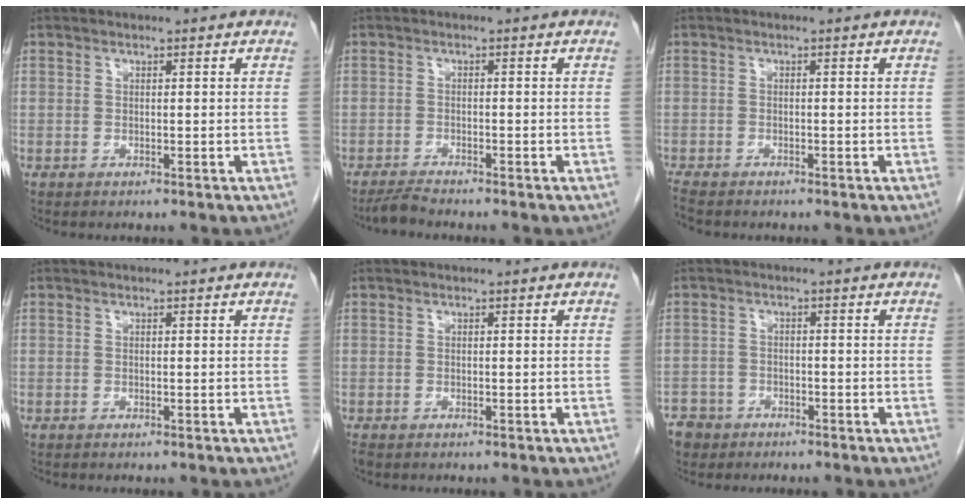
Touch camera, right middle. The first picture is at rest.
{"total": 2.0, "force": [-1.9, -0.4, 0.4], "torque": [-0.017, -0.011, -0.039]}
{"total": 2.8, "force": [-2.5, 0.7, 1.3], "torque": [-0.028, -0.008, -0.040]}
{"total": 0.0}
{"total": 1.1, "force": [-0.9, 0.6, 0.4], "torque": [-0.011, -0.002, -0.014]}
{"total": 4.5, "force": [-3.4, 2.9, 0.0], "torque": [-0.002, 0.005, -0.062]}